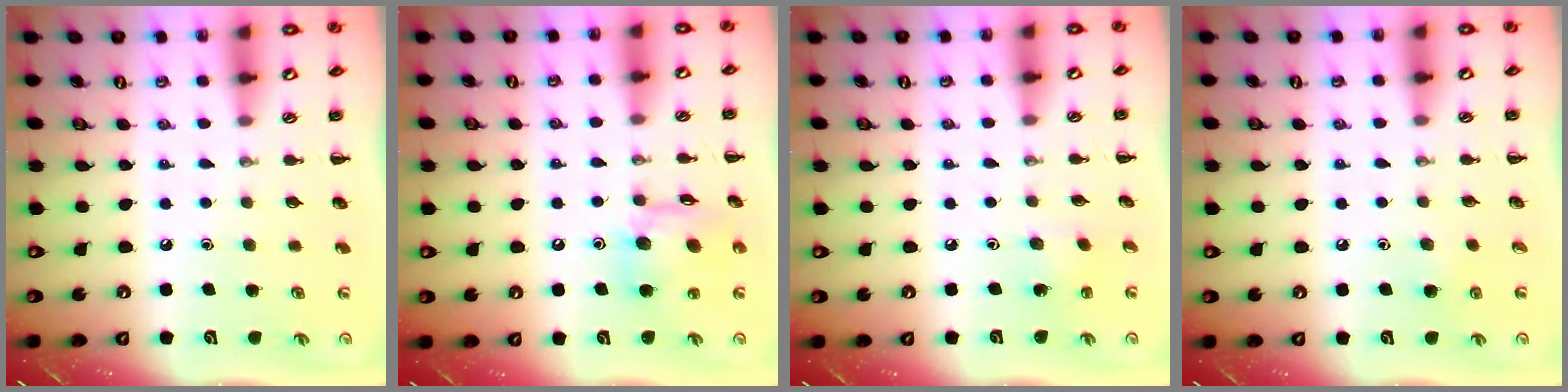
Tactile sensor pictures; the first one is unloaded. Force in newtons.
{"total": 12.8, "press": 12.6, "slide": 2.7}
{"total": 2.1, "press": 2.0, "slide": 0.8}
{"total": 2.4, "press": 2.3, "slide": 0.9}